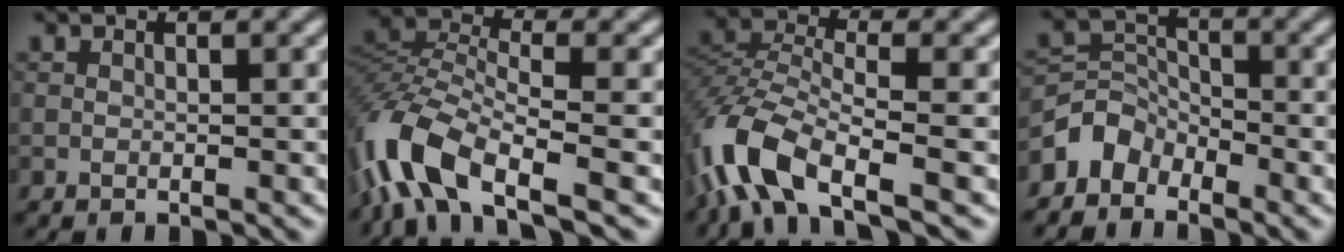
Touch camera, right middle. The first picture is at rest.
{"total": 8.9, "force": [-5.2, 3.6, 6.3], "torque": [-0.137, 0.002, -0.113]}
{"total": 8.0, "force": [-4.7, 3.3, 5.5], "torque": [-0.122, -0.001, -0.105]}
{"total": 3.3, "force": [-2.6, 2.0, 0.6], "torque": [-0.008, 0.007, -0.063]}